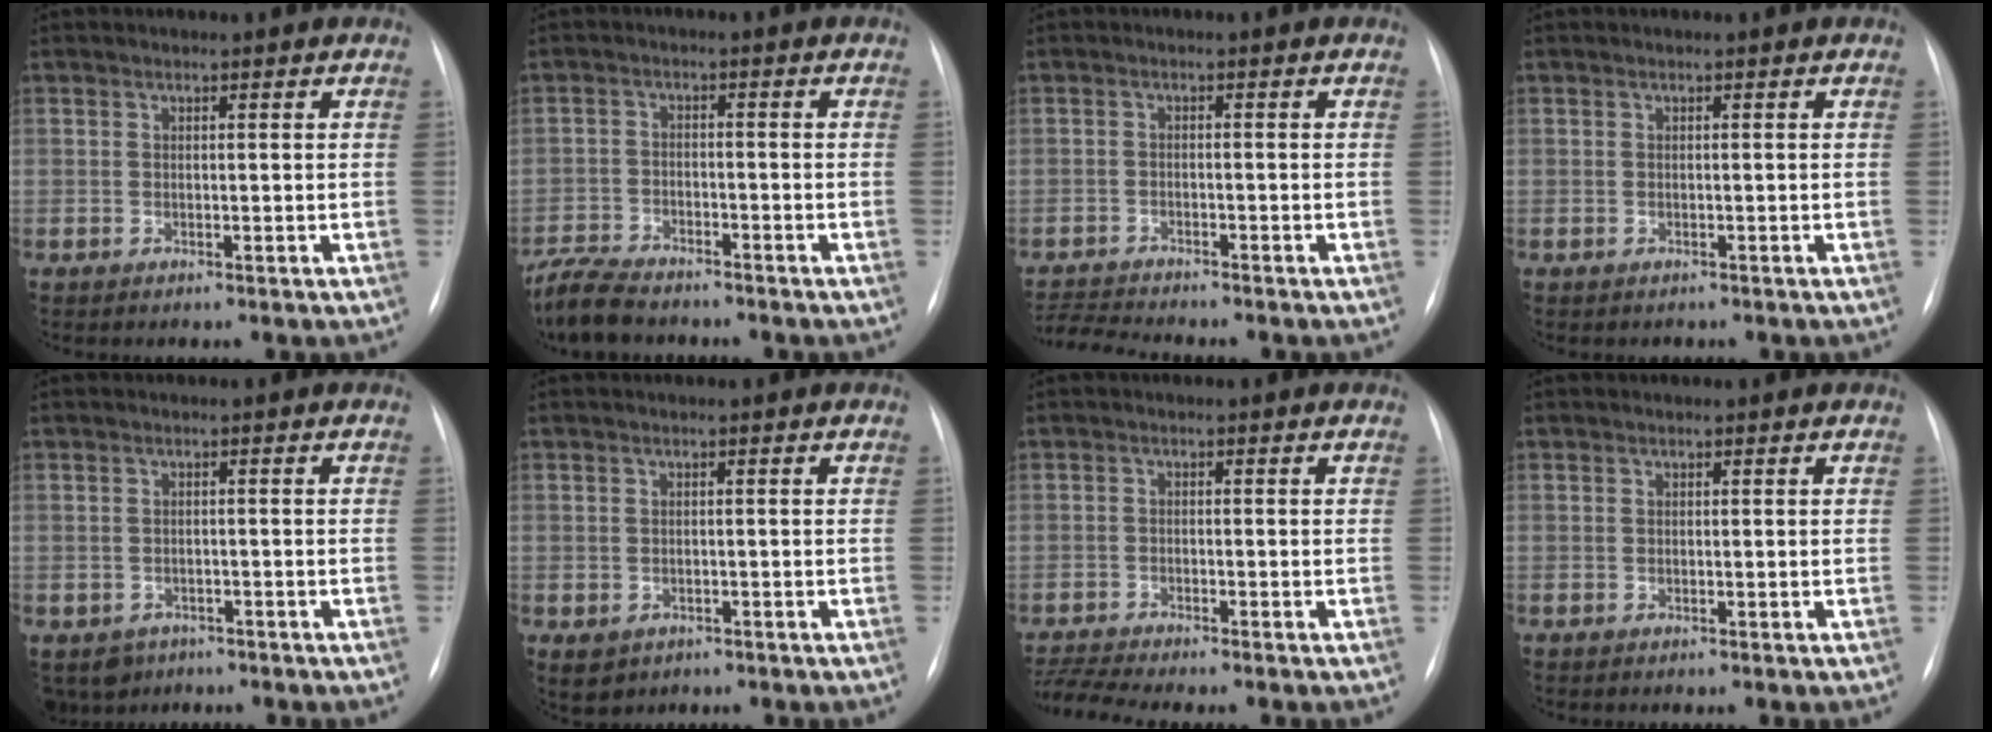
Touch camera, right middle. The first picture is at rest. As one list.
[{"total": 7.9, "force": [-7.1, 2.0, 2.9], "torque": [-0.058, -0.019, -0.127]}, {"total": 5.3, "force": [-5.2, -0.5, 0.9], "torque": [-0.013, -0.013, -0.085]}, {"total": 0.6, "force": [-0.5, 0.4, 0.0], "torque": [-0.007, 0.002, -0.007]}, {"total": 3.9, "force": [-2.5, 3.0, 0.5], "torque": [-0.007, 0.003, -0.033]}, {"total": 3.4, "force": [-1.7, 2.7, 1.0], "torque": [-0.013, -0.001, -0.016]}, {"total": 5.5, "force": [-5.1, -0.7, 1.8], "torque": [-0.033, -0.013, -0.086]}, {"total": 0.0}]